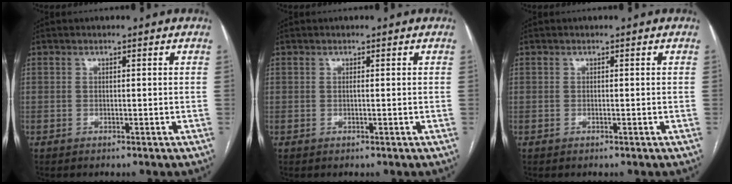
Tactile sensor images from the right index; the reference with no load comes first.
{"total": 0.0}
{"total": 0.0}